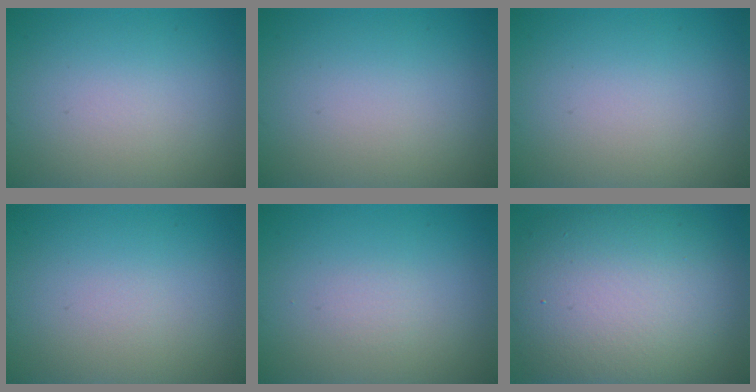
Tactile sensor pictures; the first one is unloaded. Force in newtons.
{"total": 0.0}
{"total": 0.0}
{"total": 0.0}
{"total": 0.5, "press": 0.5, "slide": 0.0}
{"total": 13.5, "press": 13.5, "slide": 0.5}